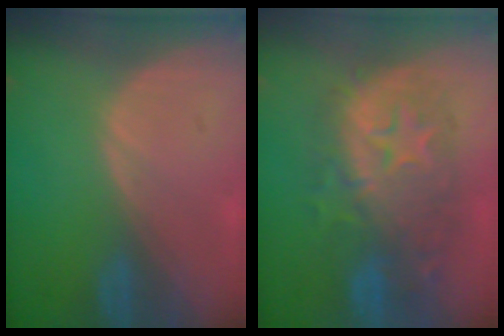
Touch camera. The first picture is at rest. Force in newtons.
{"total": 10.3, "press": 10.2, "slide": 0.7}